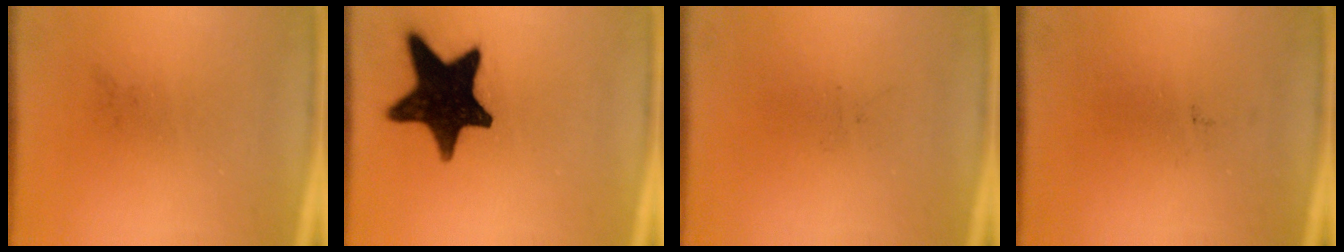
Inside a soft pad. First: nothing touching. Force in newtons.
{"total": 17.9}
{"total": 0.0}
{"total": 0.0}